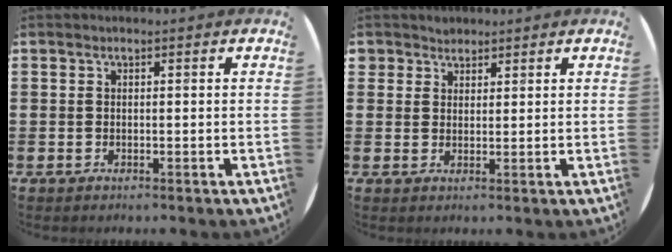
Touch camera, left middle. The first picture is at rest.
{"total": 2.1, "force": [1.8, 1.0, -0.2], "torque": [-0.001, 0.005, 0.036]}